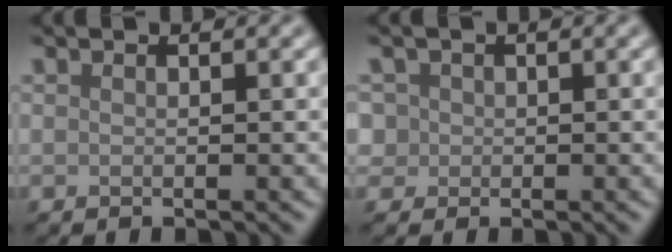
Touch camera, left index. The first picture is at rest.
{"total": 3.0, "force": [0.8, 2.7, 0.9], "torque": [-0.011, 0.015, 0.004]}